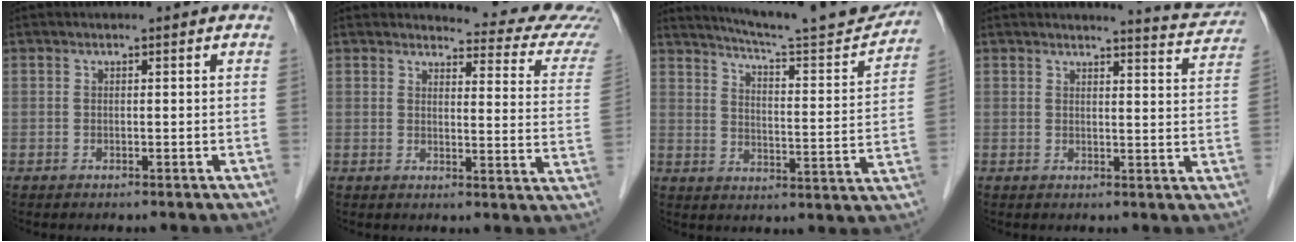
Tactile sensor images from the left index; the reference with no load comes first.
{"total": 13.3, "force": [13.0, 1.3, 2.4], "torque": [-0.003, -0.081, 0.113]}
{"total": 19.4, "force": [18.1, 0.6, 6.8], "torque": [-0.103, -0.045, 0.240]}
{"total": 6.2, "force": [6.2, 0.0, 0.4], "torque": [-0.013, -0.026, 0.058]}